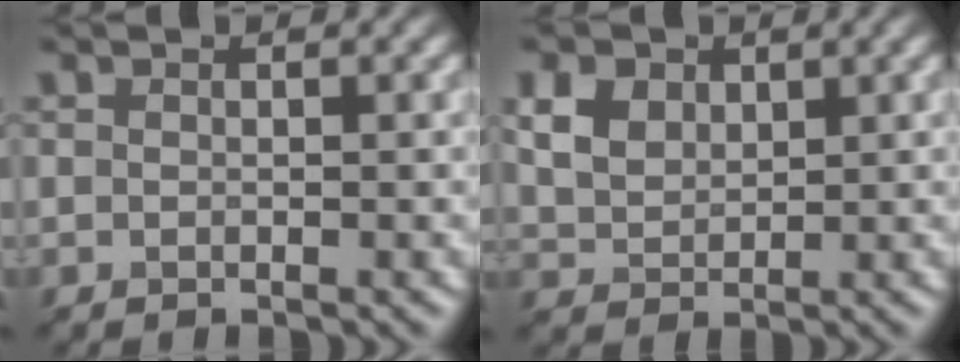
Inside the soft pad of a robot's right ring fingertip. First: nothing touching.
{"total": 2.8, "force": [1.8, 1.9, 1.0], "torque": [-0.057, 0.013, 0.058]}